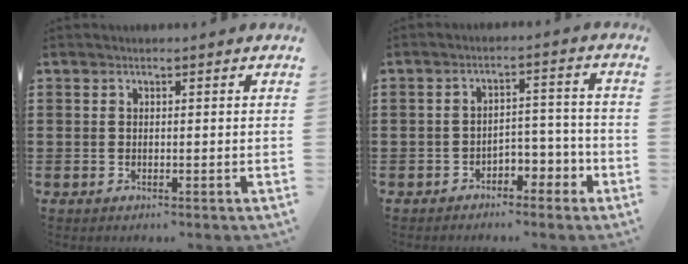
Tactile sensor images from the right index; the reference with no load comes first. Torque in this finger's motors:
{"motor_torque": [0.18, -0.14, 0.12, 0.02]}